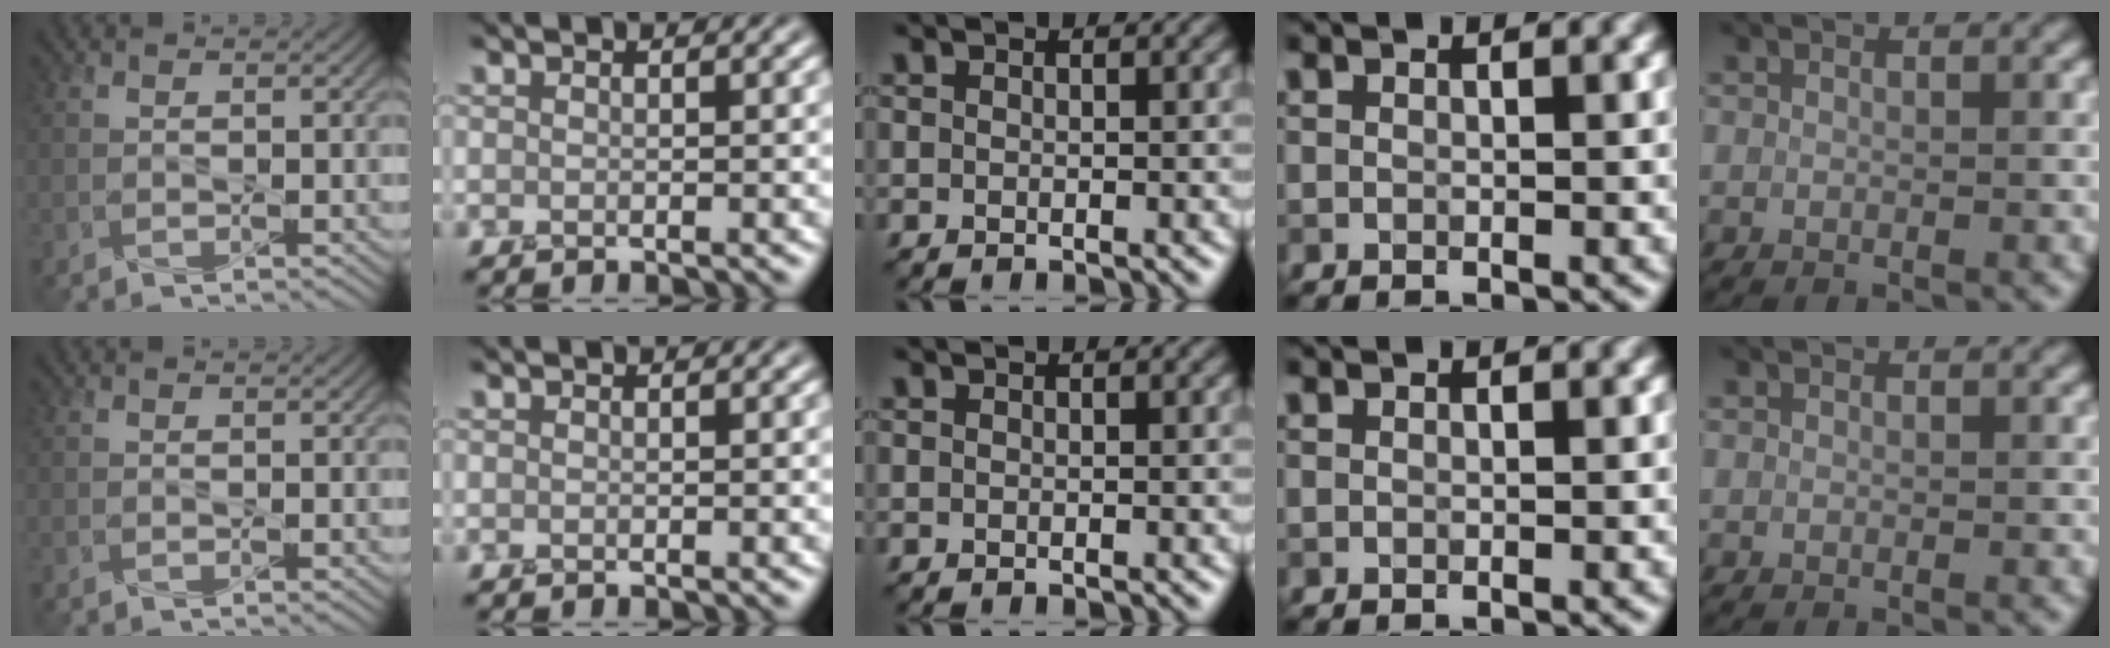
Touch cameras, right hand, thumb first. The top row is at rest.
{}